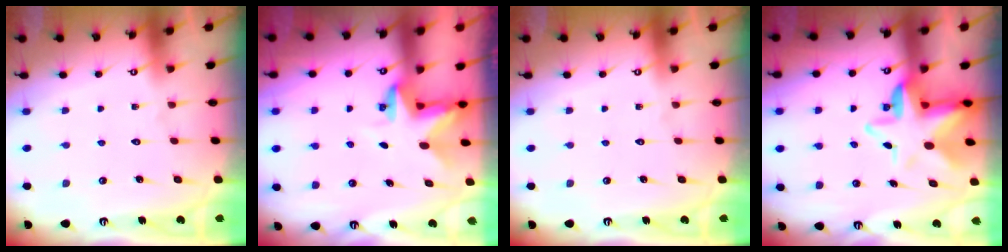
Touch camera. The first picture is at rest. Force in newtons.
{"total": 2.8, "press": 2.8, "slide": 0.2}
{"total": 0.0}
{"total": 9.6, "press": 9.5, "slide": 1.6}